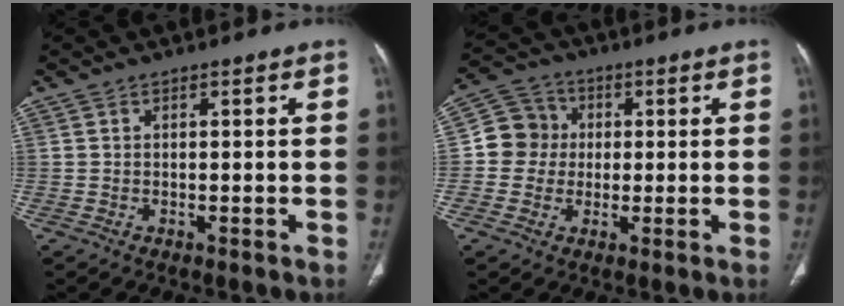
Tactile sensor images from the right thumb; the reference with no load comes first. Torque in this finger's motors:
{"motor_torque": [0.58, 1.23, 0.10, -0.55, -0.04]}